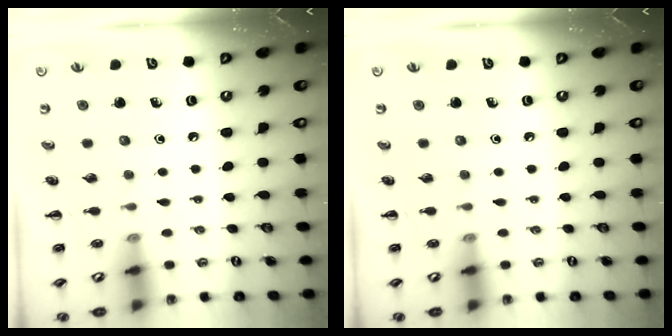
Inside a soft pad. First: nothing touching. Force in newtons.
{"total": 0.0}